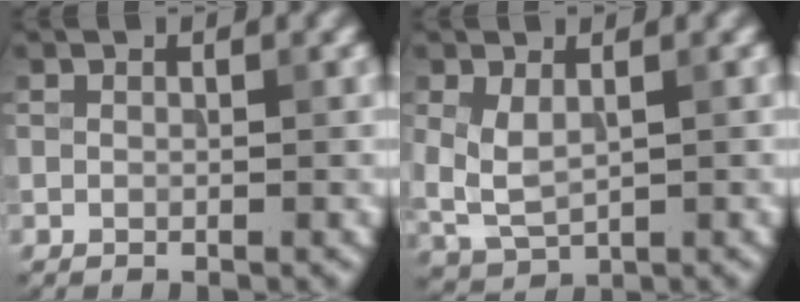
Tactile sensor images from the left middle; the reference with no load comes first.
{"total": 3.3, "force": [0.6, 1.8, 2.7], "torque": [-0.065, 0.001, 0.015]}